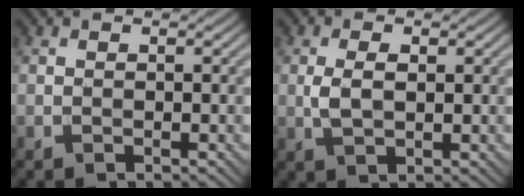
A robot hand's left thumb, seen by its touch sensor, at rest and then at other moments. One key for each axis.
{"total": 3.2, "fx": 0.2, "fy": 1.6, "fz": 2.8, "tx": -0.062, "ty": -0.003, "tz": 0.006}